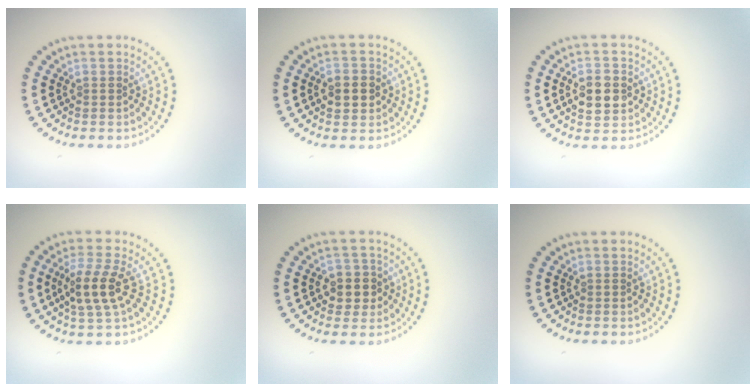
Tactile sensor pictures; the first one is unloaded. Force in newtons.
{"total": 2.5, "press": 2.5, "slide": 0.3}
{"total": 3.5, "press": 3.5, "slide": 0.2}
{"total": 3.8, "press": 3.4, "slide": 1.7}
{"total": 2.6, "press": 2.5, "slide": 0.8}
{"total": 0.0}